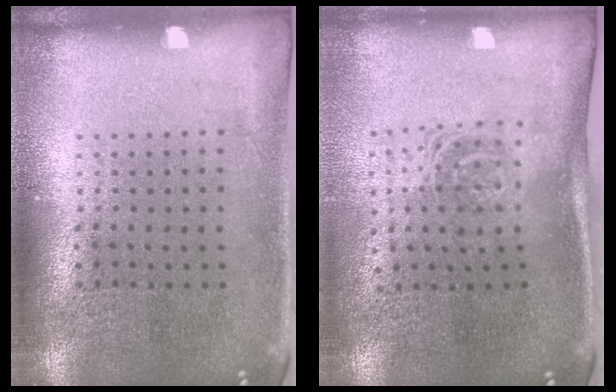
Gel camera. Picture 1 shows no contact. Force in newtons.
{"total": 1.5, "press": 1.1, "slide": 1.0}